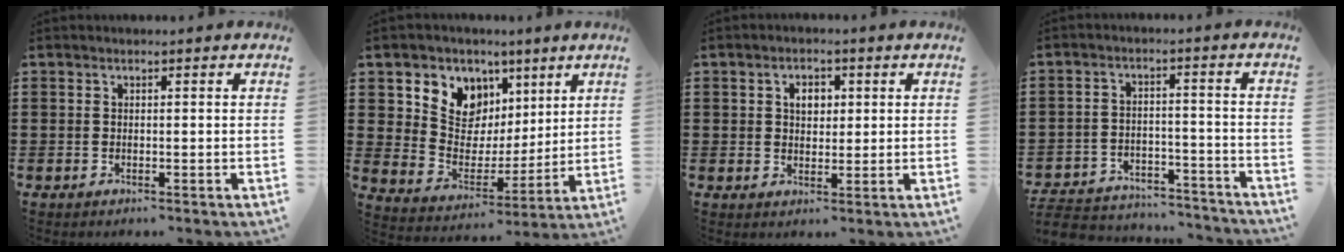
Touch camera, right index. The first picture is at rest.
{"total": 8.0, "force": [4.3, 6.6, 1.8], "torque": [-0.071, -0.036, 0.077]}
{"total": 3.2, "force": [0.8, 2.2, 2.1], "torque": [-0.041, 0.009, 0.010]}
{"total": 5.7, "force": [-5.6, 1.0, 1.0], "torque": [-0.027, 0.008, -0.112]}